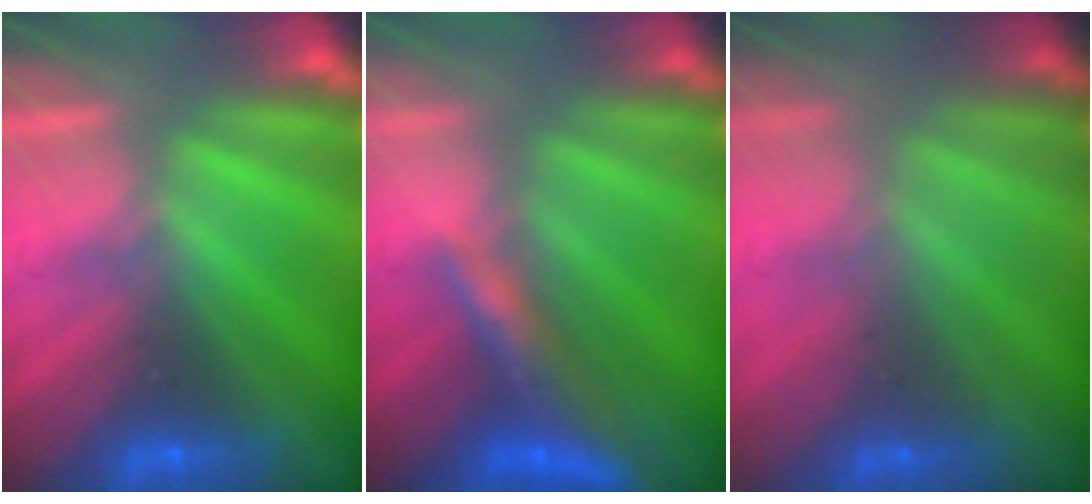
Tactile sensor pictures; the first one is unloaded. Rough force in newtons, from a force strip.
{"total": 9.1}
{"total": 1.7}